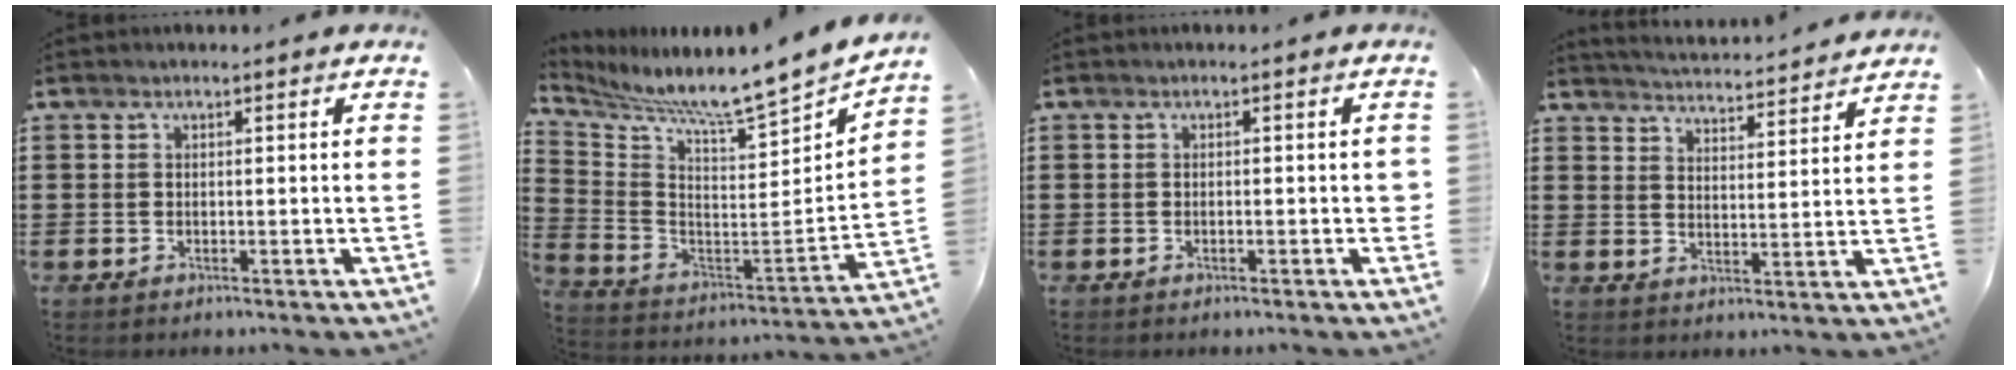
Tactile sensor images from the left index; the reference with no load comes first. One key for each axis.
{"total": 6.0, "fx": 5.7, "fy": -1.0, "fz": 1.4, "tx": -0.055, "ty": -0.074, "tz": 0.080}
{"total": 1.0, "fx": -0.4, "fy": 0.3, "fz": 0.9, "tx": -0.017, "ty": -0.001, "tz": -0.007}
{"total": 3.7, "fx": 3.7, "fy": -0.8, "fz": 0.1, "tx": -0.020, "ty": -0.033, "tz": 0.059}